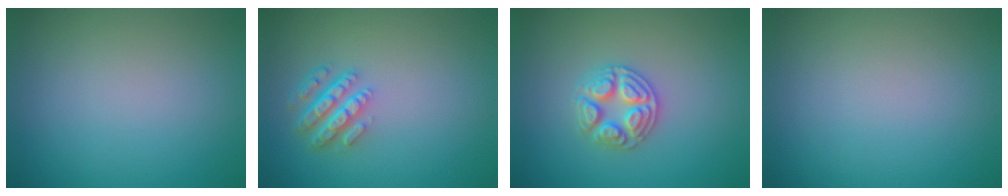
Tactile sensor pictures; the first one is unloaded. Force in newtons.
{"total": 4.2, "press": 3.2, "slide": 2.8}
{"total": 3.2, "press": 3.1, "slide": 0.4}
{"total": 0.0}